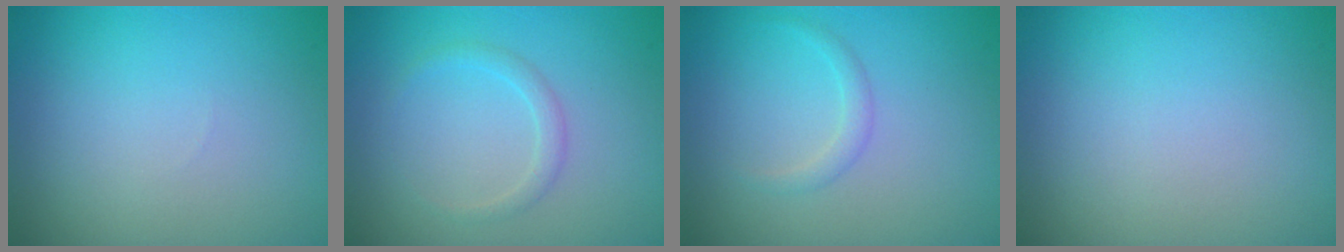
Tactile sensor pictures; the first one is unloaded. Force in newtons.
{"total": 1.3, "press": 1.3, "slide": 0.1}
{"total": 1.0, "press": 1.0, "slide": 0.1}
{"total": 0.0}